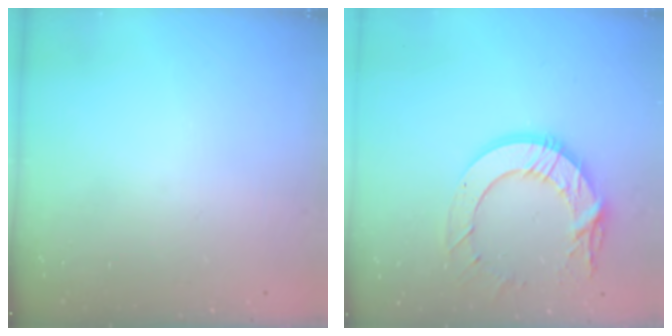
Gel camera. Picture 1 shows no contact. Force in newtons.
{"total": 14.5, "press": 14.5, "slide": 1.3}